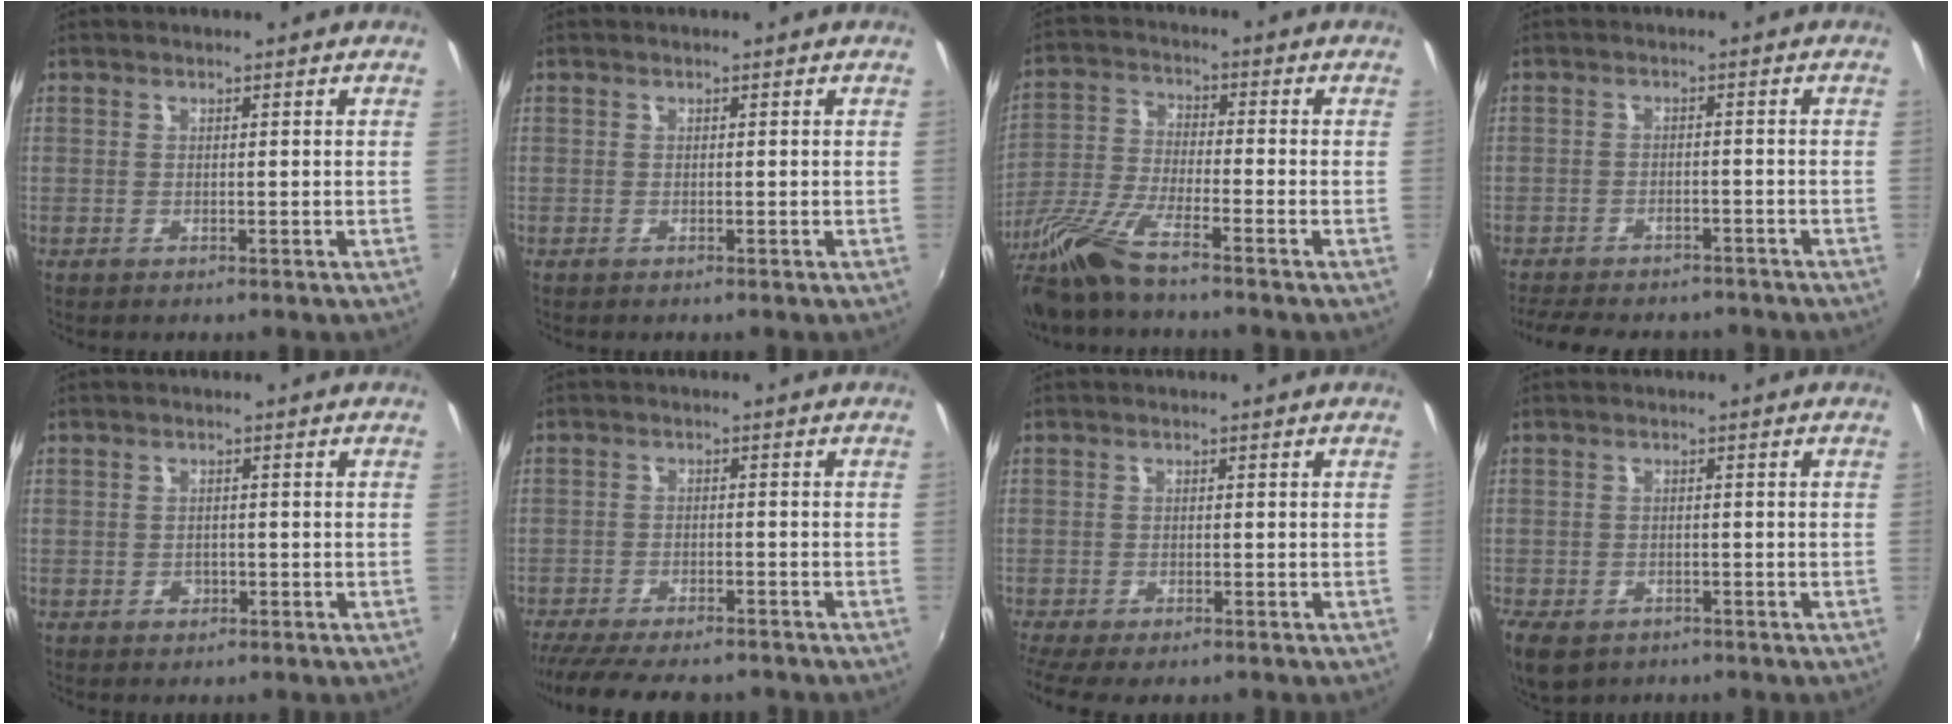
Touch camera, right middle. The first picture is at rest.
{"total": 0.0}
{"total": 10.7, "force": [-8.4, 1.0, 6.6], "torque": [-0.146, -0.019, -0.168]}
{"total": 12.8, "force": [-10.8, 4.6, 5.2], "torque": [-0.121, -0.014, -0.153]}
{"total": 1.8, "force": [-0.9, 1.4, 0.6], "torque": [-0.011, -0.001, -0.011]}
{"total": 14.1, "force": [-12.0, 3.6, 6.6], "torque": [-0.141, -0.033, -0.185]}
{"total": 5.4, "force": [-4.2, 1.2, 3.1], "torque": [-0.074, -0.031, -0.071]}
{"total": 7.6, "force": [-4.6, 4.5, 3.9], "torque": [-0.099, -0.027, -0.079]}